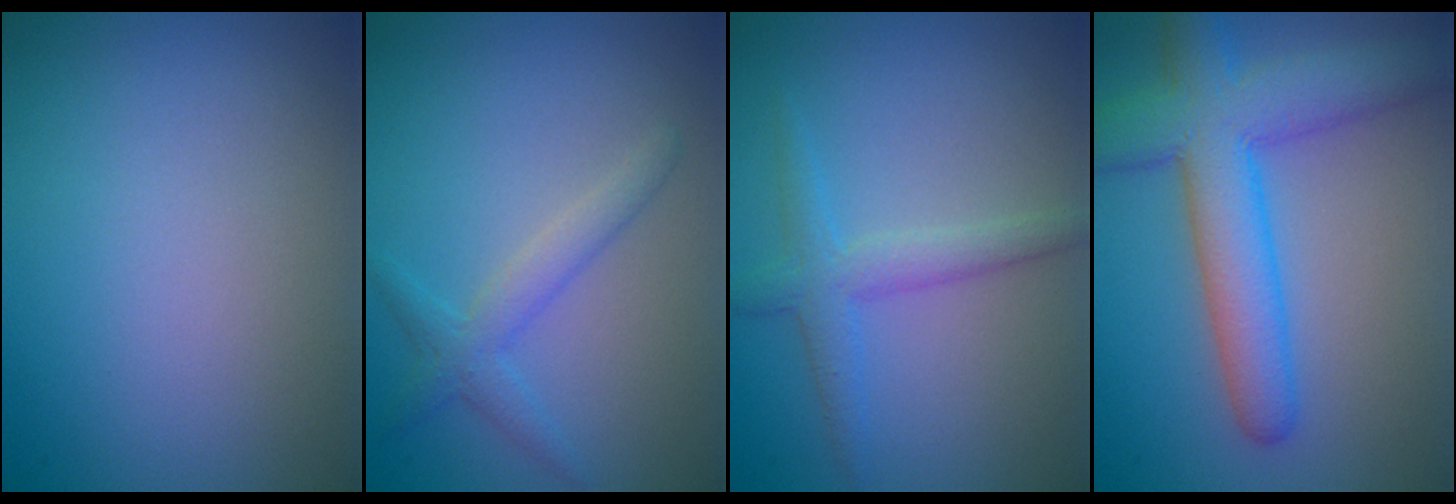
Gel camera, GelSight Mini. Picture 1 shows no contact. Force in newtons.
{"total": 2.3, "press": 2.3, "slide": 0.1}
{"total": 2.7, "press": 2.7, "slide": 0.2}
{"total": 7.7, "press": 7.7, "slide": 0.3}